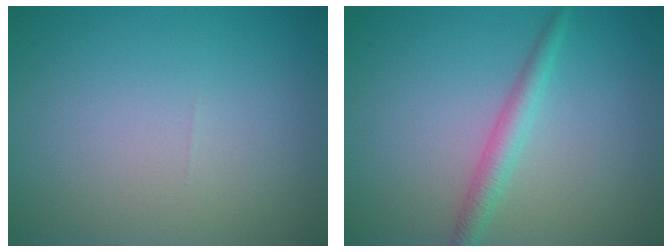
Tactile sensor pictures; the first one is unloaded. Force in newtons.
{"total": 2.2, "press": 2.2, "slide": 0.1}